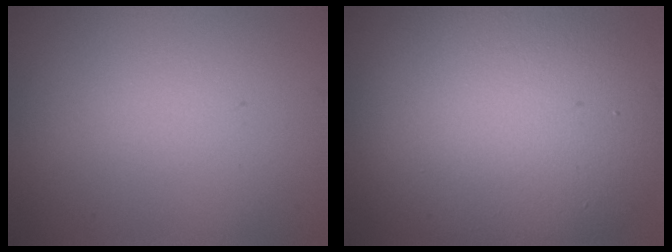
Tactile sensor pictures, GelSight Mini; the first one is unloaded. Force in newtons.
{"total": 15.0, "press": 15.0, "slide": 0.8}